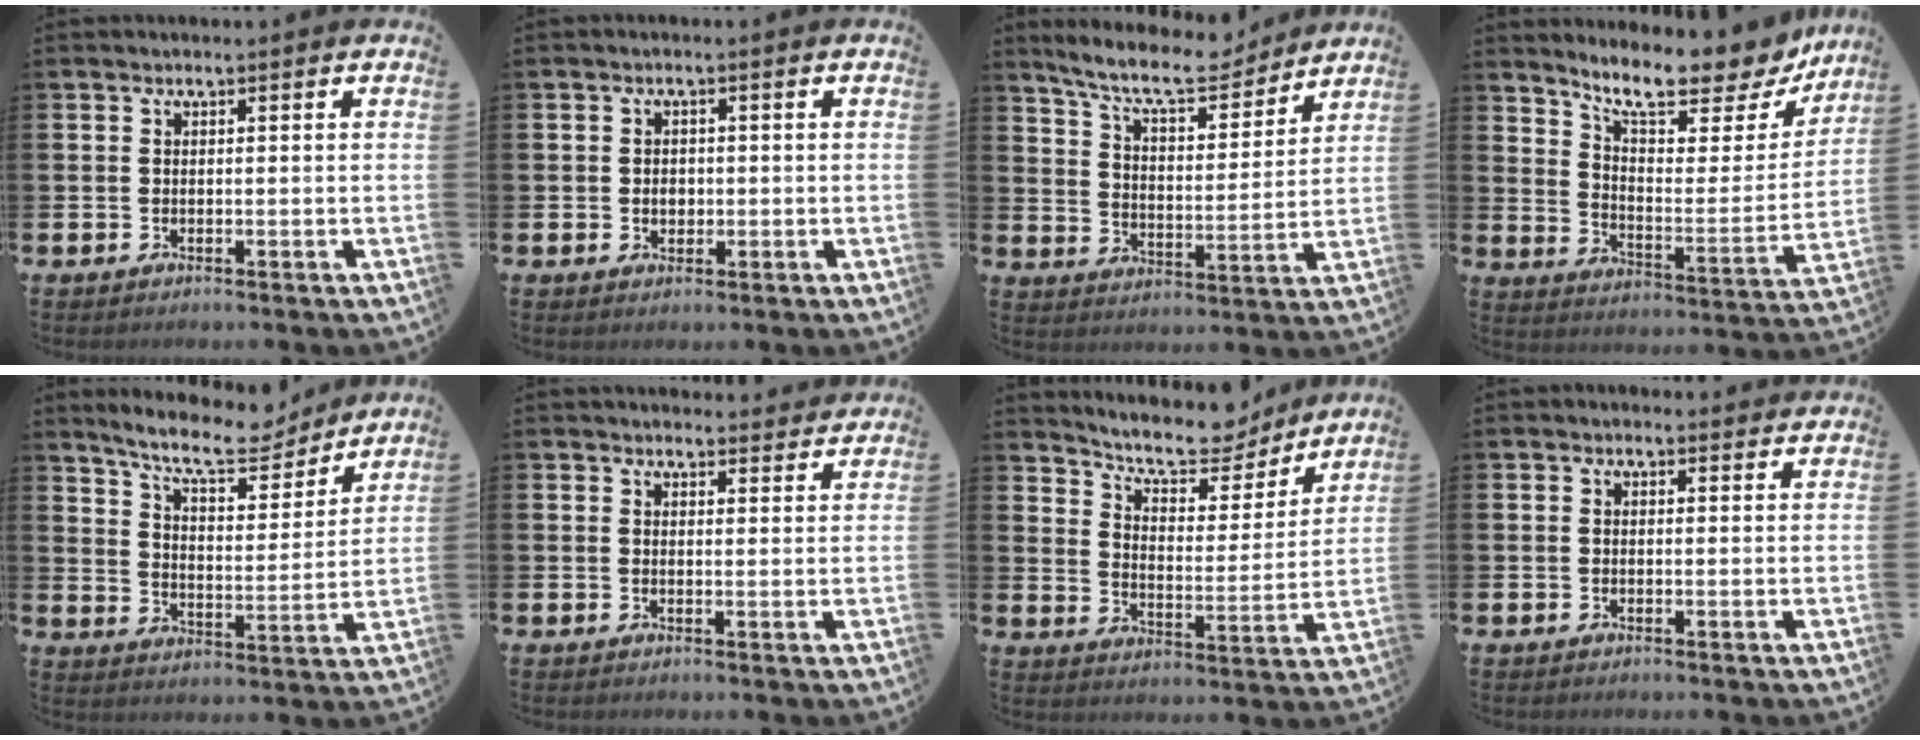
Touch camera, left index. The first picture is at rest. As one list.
[{"total": 1.8, "force": [-0.1, 1.5, 1.1], "torque": [-0.008, 0.003, -0.008]}, {"total": 9.8, "force": [8.9, 2.0, 3.7], "torque": [-0.096, -0.051, 0.156]}, {"total": 10.0, "force": [9.1, 1.7, 3.8], "torque": [-0.086, -0.071, 0.154]}, {"total": 10.3, "force": [9.3, 2.3, 3.8], "torque": [-0.097, -0.050, 0.165]}, {"total": 2.6, "force": [2.5, 0.5, 0.0], "torque": [0.010, -0.017, 0.043]}, {"total": 9.2, "force": [8.4, 2.8, 2.8], "torque": [-0.074, -0.059, 0.144]}, {"total": 0.6, "force": [0.5, 0.3, 0.2], "torque": [0.009, -0.001, 0.004]}]